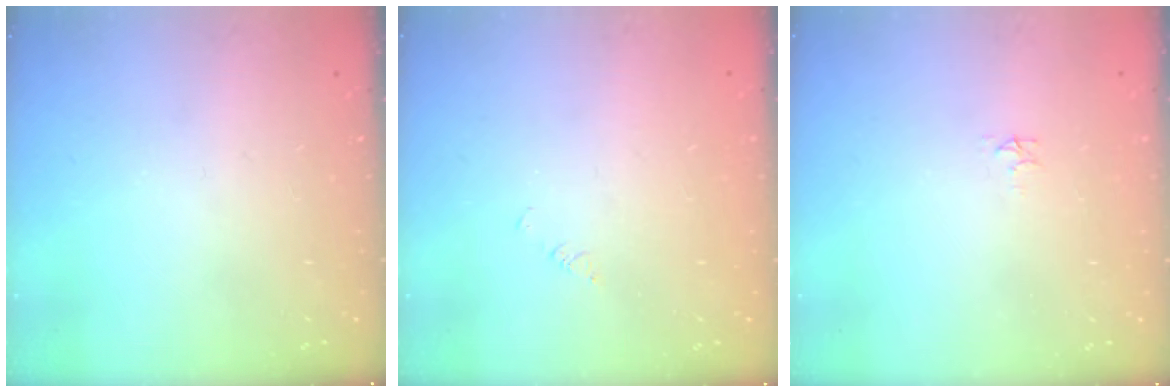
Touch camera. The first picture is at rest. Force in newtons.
{"total": 1.1, "press": 1.1, "slide": 0.1}
{"total": 3.7, "press": 3.7, "slide": 0.4}